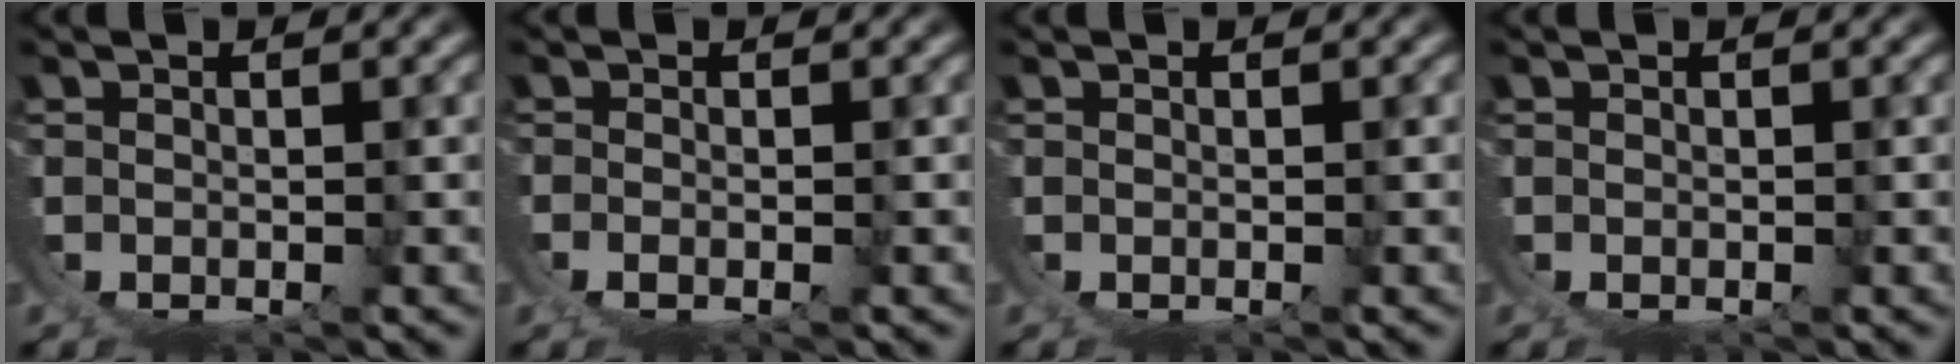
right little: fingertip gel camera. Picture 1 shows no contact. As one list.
[{"total": 1.1, "force": [0.2, -0.2, 1.0], "torque": [-0.024, -0.003, 0.008]}, {"total": 0.0}, {"total": 0.0}]